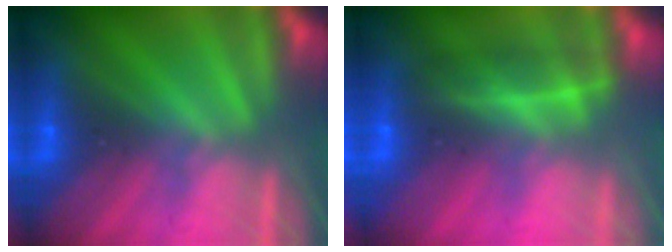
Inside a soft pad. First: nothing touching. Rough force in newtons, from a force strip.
{"total": 2.0}